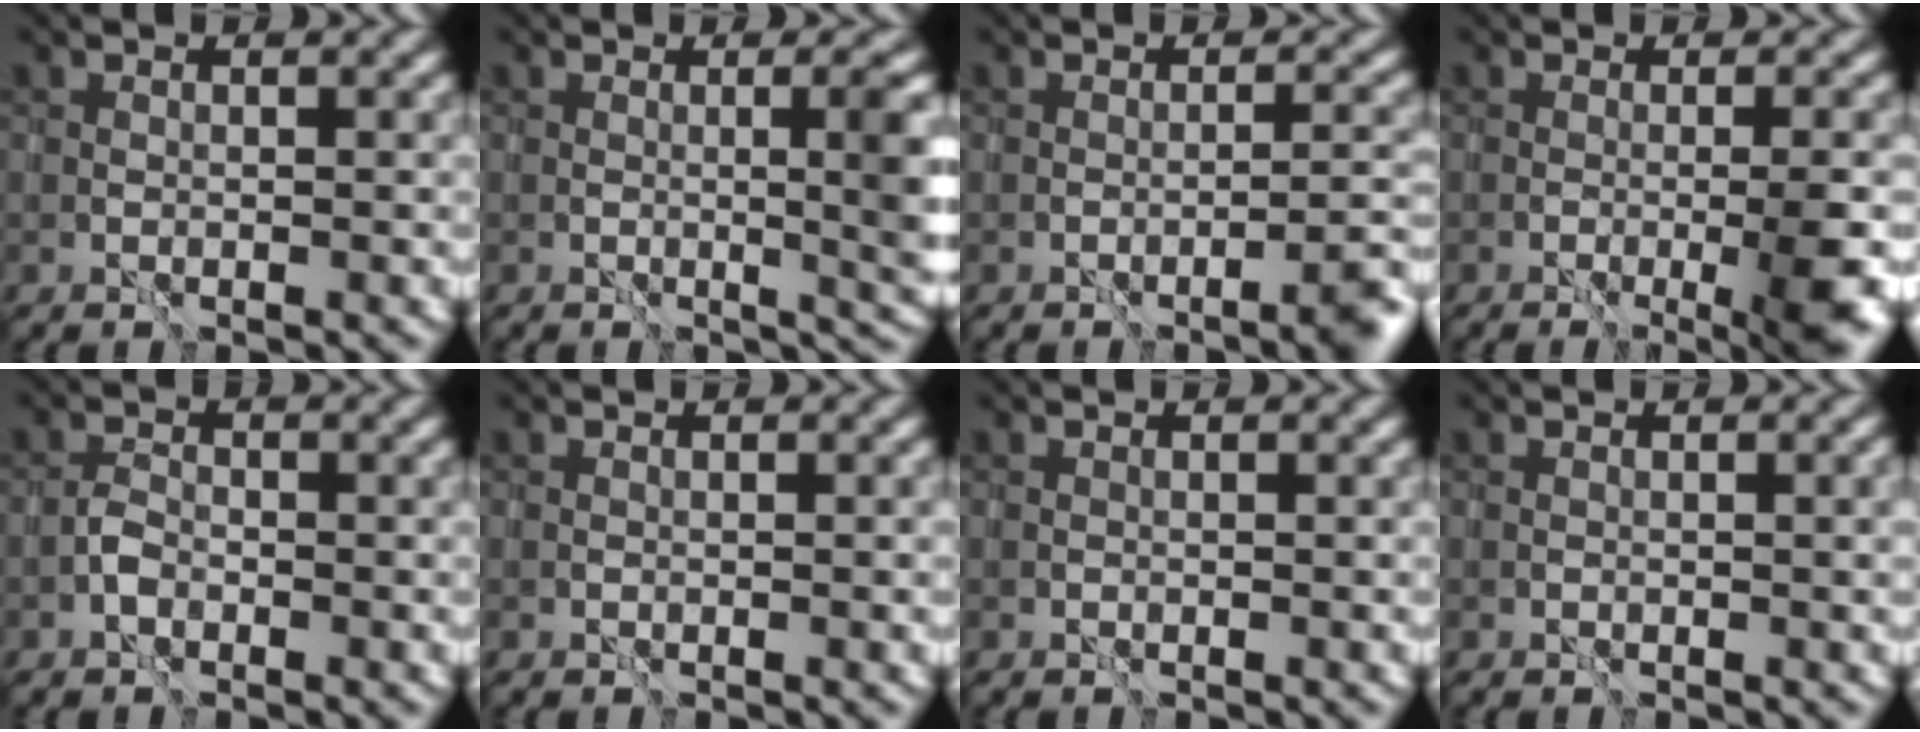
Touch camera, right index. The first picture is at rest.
{"total": 4.8, "force": [0.2, 1.4, 4.6], "torque": [-0.050, -0.003, 0.007]}
{"total": 2.5, "force": [-1.6, 0.2, 1.9], "torque": [-0.021, 0.007, -0.026]}
{"total": 5.4, "force": [-1.2, 1.1, 5.2], "torque": [-0.064, -0.010, -0.013]}
{"total": 0.8, "force": [-0.5, 0.6, 0.3], "torque": [-0.005, 0.005, -0.014]}
{"total": 0.5, "force": [0.0, 0.2, 0.5], "torque": [-0.009, -0.003, 0.001]}
{"total": 0.0}
{"total": 1.5, "force": [0.3, 0.5, 1.4], "torque": [-0.020, -0.004, 0.010]}